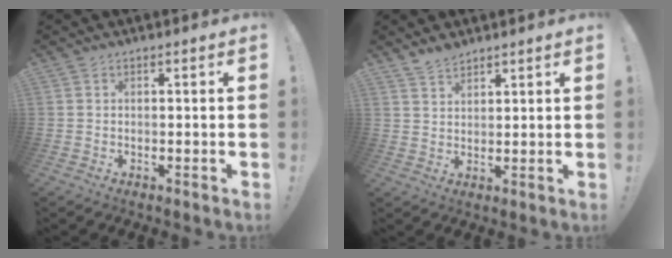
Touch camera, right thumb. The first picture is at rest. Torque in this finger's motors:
{"motor_torque": [-0.48, 0.53, -0.64, 0.55, -0.01]}